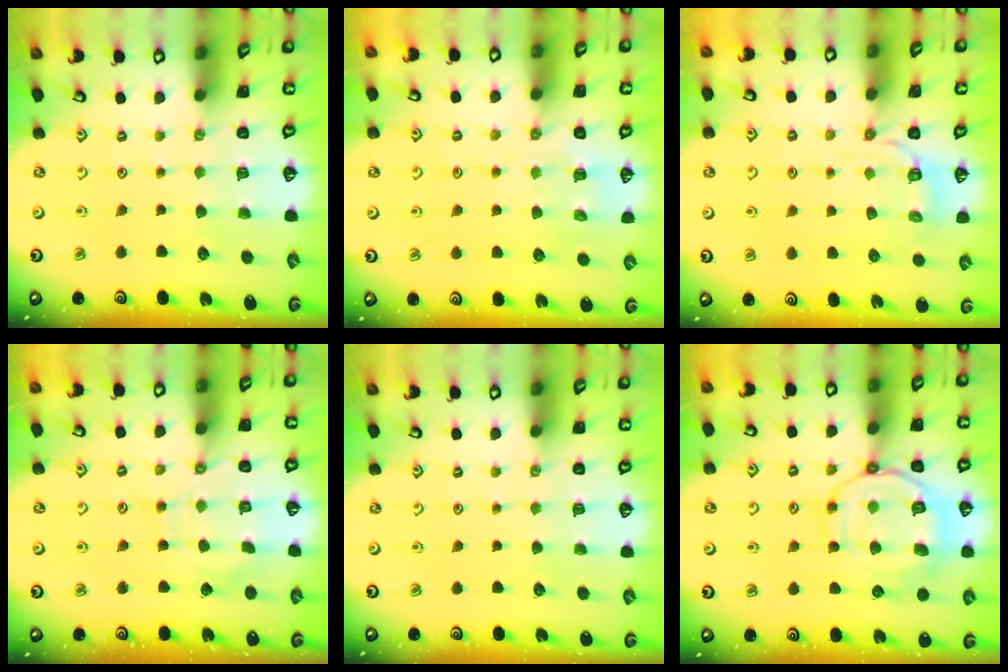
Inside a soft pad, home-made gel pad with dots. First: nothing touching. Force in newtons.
{"total": 5.4, "press": 5.4, "slide": 0.8}
{"total": 4.0, "press": 3.6, "slide": 1.7}
{"total": 8.2, "press": 8.1, "slide": 1.0}
{"total": 0.0}
{"total": 14.2, "press": 14.1, "slide": 1.4}